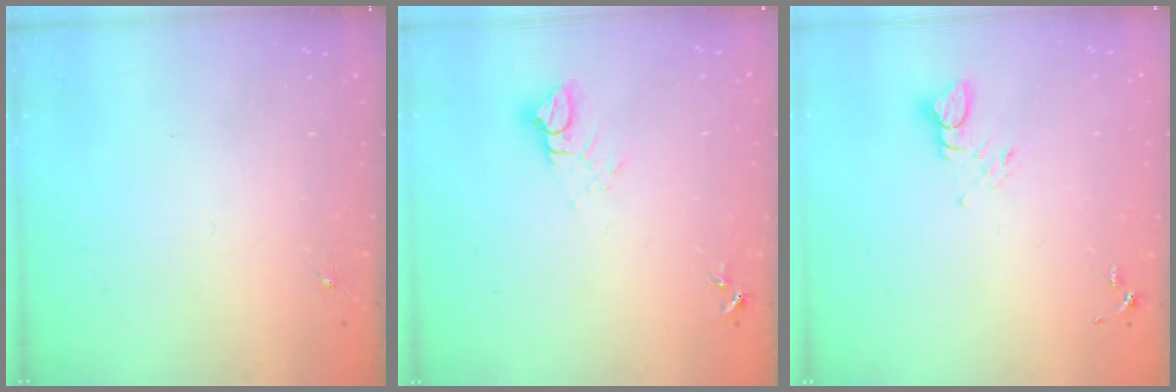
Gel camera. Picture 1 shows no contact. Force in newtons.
{"total": 5.0, "press": 5.0, "slide": 0.4}
{"total": 3.8, "press": 3.7, "slide": 0.4}